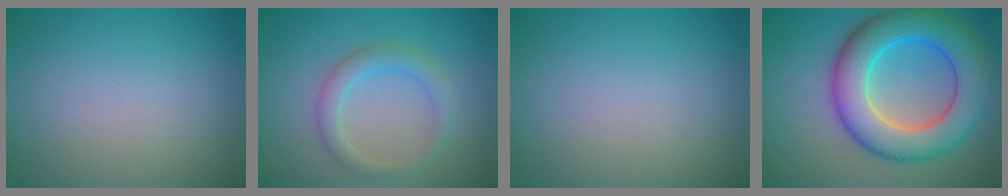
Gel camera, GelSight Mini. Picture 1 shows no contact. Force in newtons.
{"total": 2.7, "press": 2.7, "slide": 0.1}
{"total": 0.0}
{"total": 10.7, "press": 10.7, "slide": 0.4}